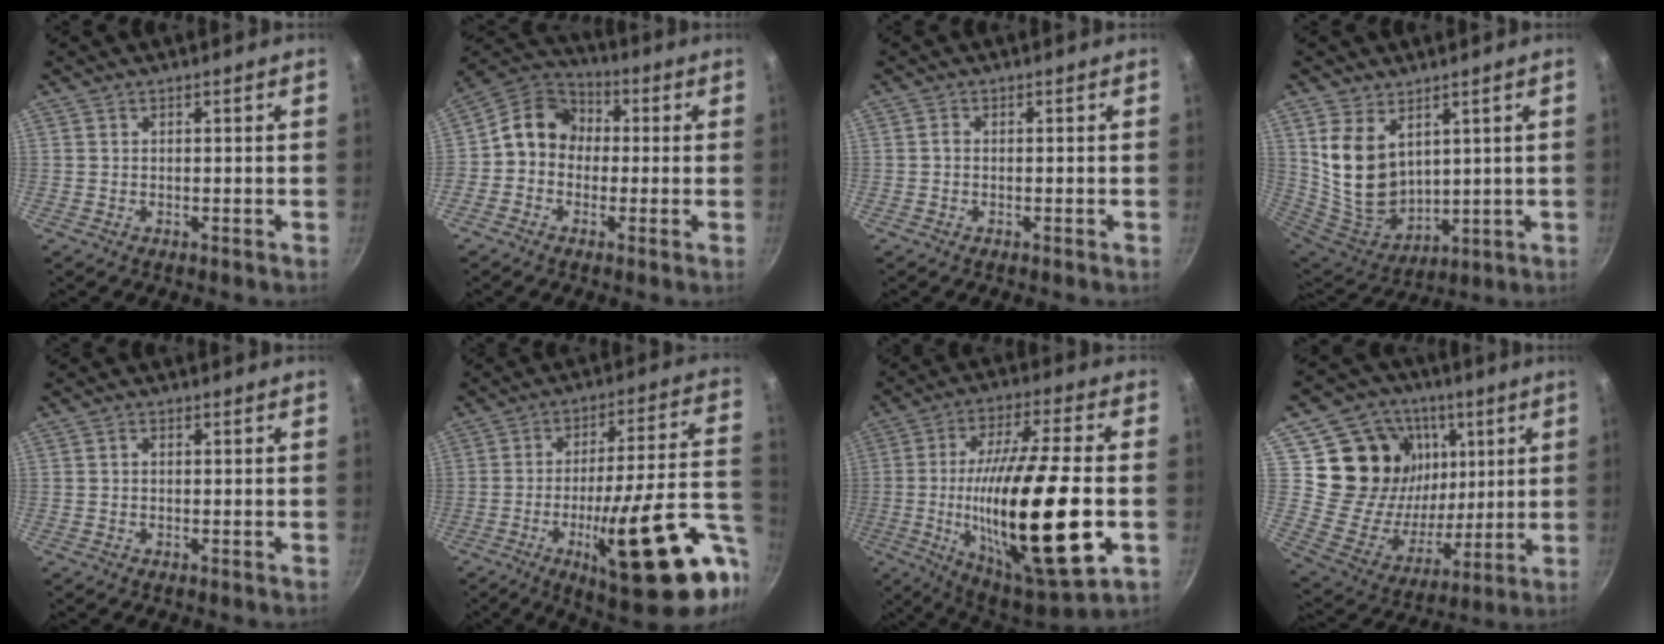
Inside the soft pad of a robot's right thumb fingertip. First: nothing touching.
{"total": 10.6, "force": [0.1, 9.1, 5.4], "torque": [-0.059, 0.032, -0.025]}
{"total": 0.7, "force": [-0.2, 0.6, 0.4], "torque": [-0.006, 0.005, -0.006]}
{"total": 14.2, "force": [4.9, 9.5, 9.4], "torque": [-0.161, -0.044, 0.115]}
{"total": 1.0, "force": [0.0, 0.8, 0.6], "torque": [-0.011, 0.006, 0.000]}
{"total": 26.7, "force": [-9.1, 6.6, 24.2], "torque": [-0.311, 0.019, -0.127]}
{"total": 27.8, "force": [-4.7, 7.3, 26.4], "torque": [-0.454, 0.007, -0.070]}
{"total": 21.7, "force": [7.5, 17.7, 9.9], "torque": [-0.141, -0.032, 0.136]}